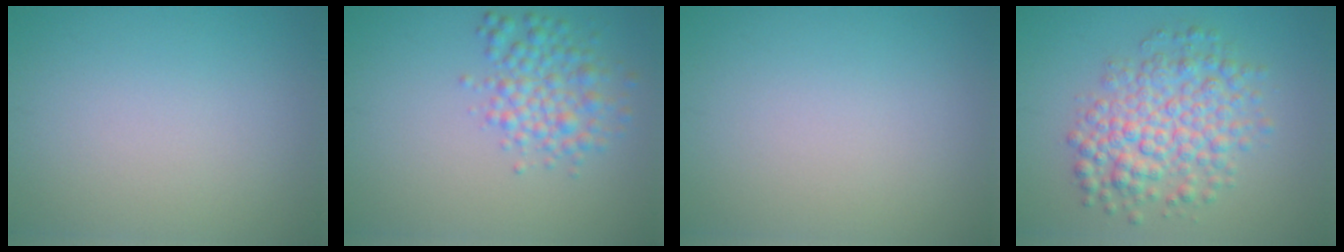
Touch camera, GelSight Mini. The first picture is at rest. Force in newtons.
{"total": 3.6, "press": 3.6, "slide": 0.0}
{"total": 0.0}
{"total": 6.2, "press": 6.2, "slide": 0.1}